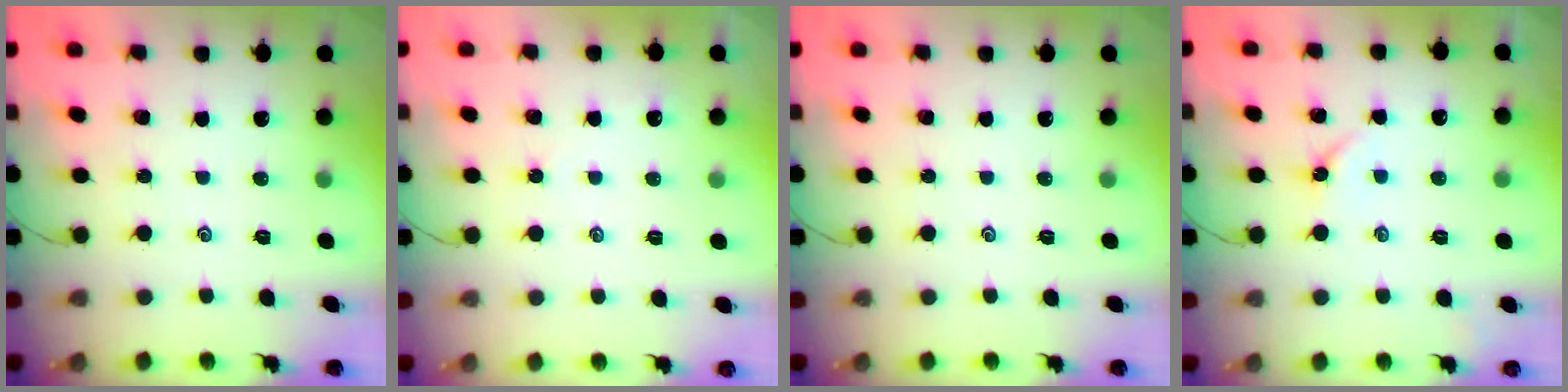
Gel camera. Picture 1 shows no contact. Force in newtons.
{"total": 1.4, "press": 1.4, "slide": 0.4}
{"total": 0.0}
{"total": 3.5, "press": 3.4, "slide": 0.6}